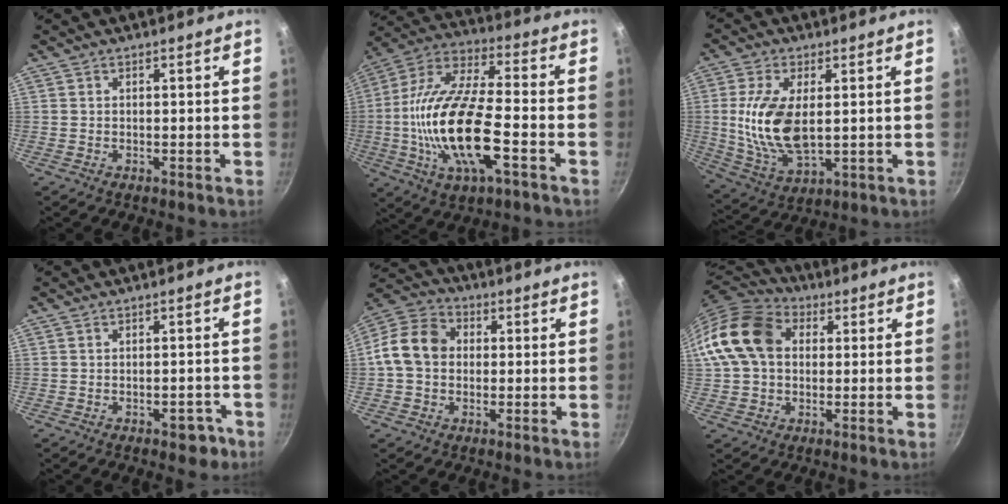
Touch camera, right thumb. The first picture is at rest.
{"total": 21.6, "force": [-5.2, 8.1, 19.4], "torque": [-0.377, 0.026, -0.110]}
{"total": 13.9, "force": [1.2, 7.1, 11.8], "torque": [-0.230, -0.012, 0.029]}
{"total": 3.5, "force": [-2.0, 1.9, 2.2], "torque": [-0.008, 0.022, -0.014]}
{"total": 11.0, "force": [0.1, 8.9, 6.5], "torque": [-0.093, 0.026, -0.020]}
{"total": 15.1, "force": [2.5, 11.3, 9.6], "torque": [-0.164, 0.027, 0.030]}